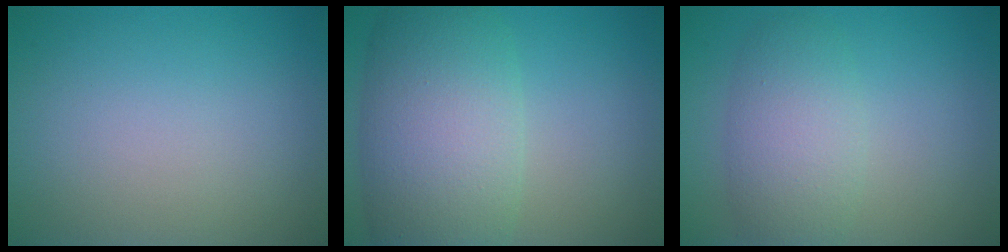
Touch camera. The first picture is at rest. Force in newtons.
{"total": 9.5, "press": 9.5, "slide": 0.3}
{"total": 4.5, "press": 4.5, "slide": 0.3}